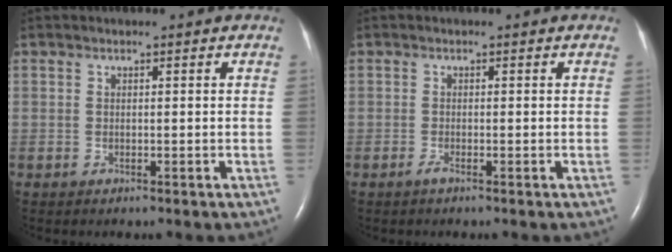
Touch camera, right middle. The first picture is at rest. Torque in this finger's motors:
{"motor_torque": [0.12, 0.05, 0.06, 0.04]}